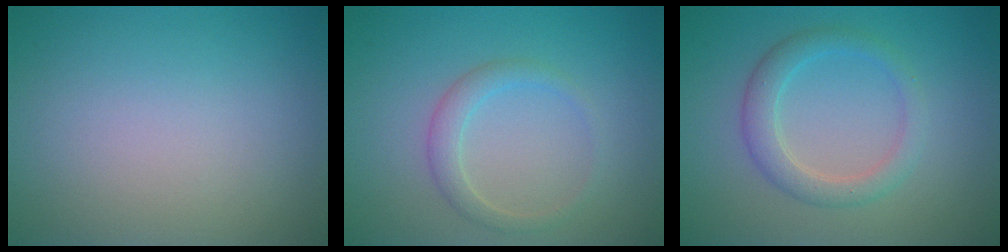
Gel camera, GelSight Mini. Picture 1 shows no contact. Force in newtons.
{"total": 1.9, "press": 1.9, "slide": 0.1}
{"total": 2.9, "press": 2.9, "slide": 0.1}